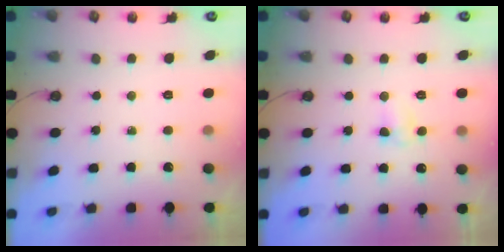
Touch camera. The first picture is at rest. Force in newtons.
{"total": 3.0, "press": 3.0, "slide": 0.4}